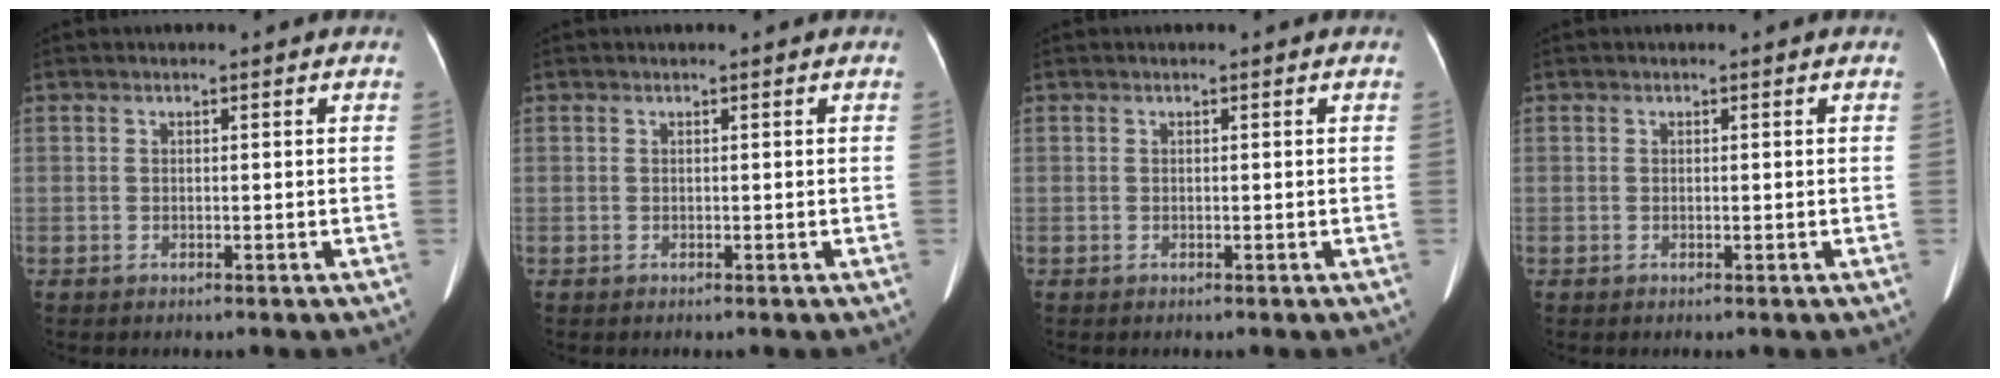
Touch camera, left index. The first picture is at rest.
{"total": 0.0}
{"total": 0.0}
{"total": 0.0}